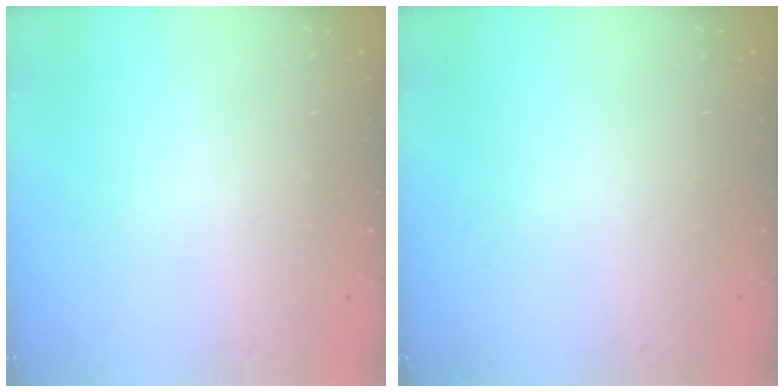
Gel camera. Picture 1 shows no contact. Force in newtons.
{"total": 0.0}